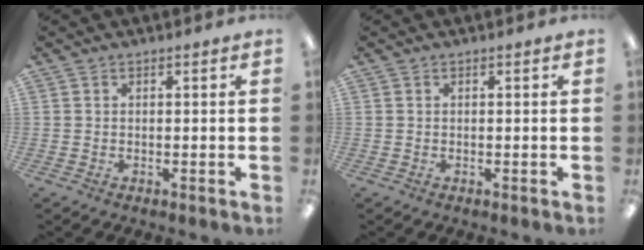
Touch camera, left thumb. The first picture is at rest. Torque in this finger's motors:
{"motor_torque": [0.04, 0.01, 0.13, -0.19, -0.01]}